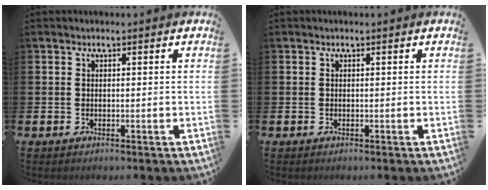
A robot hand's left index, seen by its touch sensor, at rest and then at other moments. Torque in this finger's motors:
{"motor_torque": [0.00, 0.00, 0.00, 0.00]}